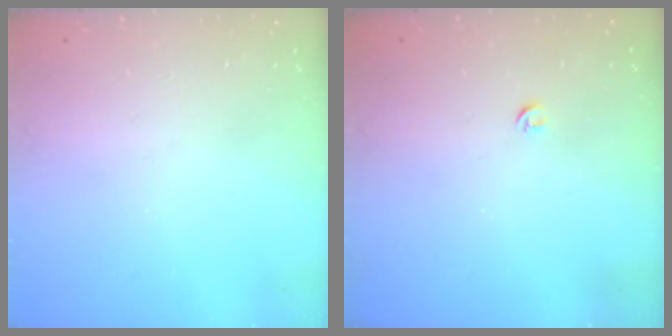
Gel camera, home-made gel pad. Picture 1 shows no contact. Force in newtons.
{"total": 3.4, "press": 3.4, "slide": 0.5}